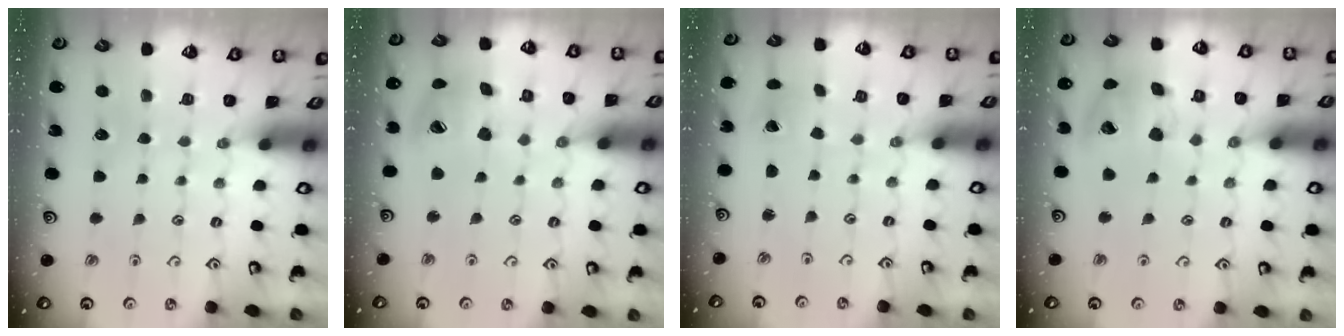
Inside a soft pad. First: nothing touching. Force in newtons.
{"total": 16.2, "press": 16.0, "slide": 2.3}
{"total": 1.8, "press": 1.8, "slide": 0.1}
{"total": 14.4, "press": 14.2, "slide": 2.3}